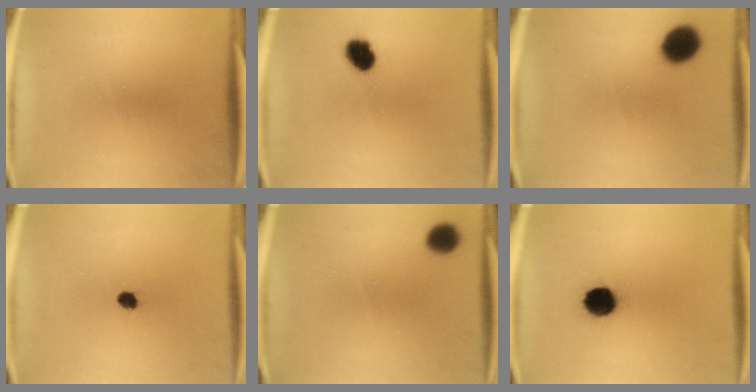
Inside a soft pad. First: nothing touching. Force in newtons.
{"total": 6.2}
{"total": 8.5}
{"total": 2.4}
{"total": 6.0}
{"total": 9.5}